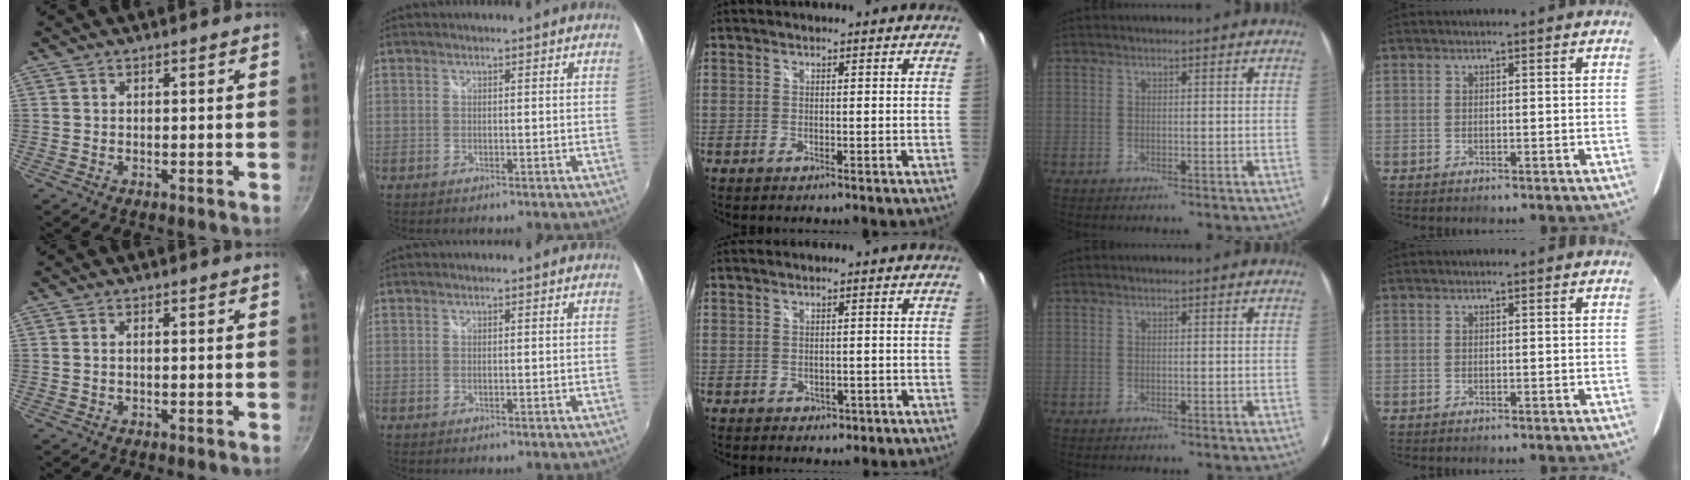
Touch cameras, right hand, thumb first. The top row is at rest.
{"thumb": {"total": 0.7, "force": [-0.1, 0.3, 0.6], "torque": [-0.018, 0.006, -0.003]}, "middle": {"total": 2.2, "force": [-0.7, 1.8, 1.1], "torque": [-0.018, -0.003, -0.004]}}